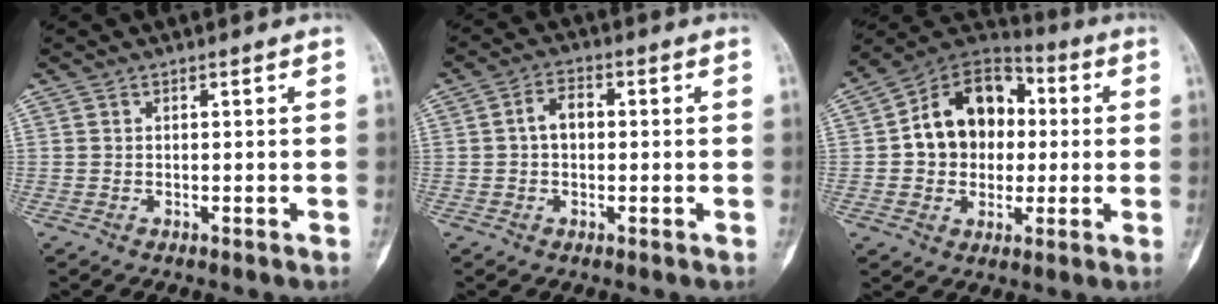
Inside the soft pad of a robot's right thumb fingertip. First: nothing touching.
{"total": 4.5, "force": [0.2, 2.9, 3.3], "torque": [-0.054, 0.017, 0.000]}
{"total": 16.1, "force": [1.1, 12.5, 10.0], "torque": [-0.112, 0.027, 0.010]}